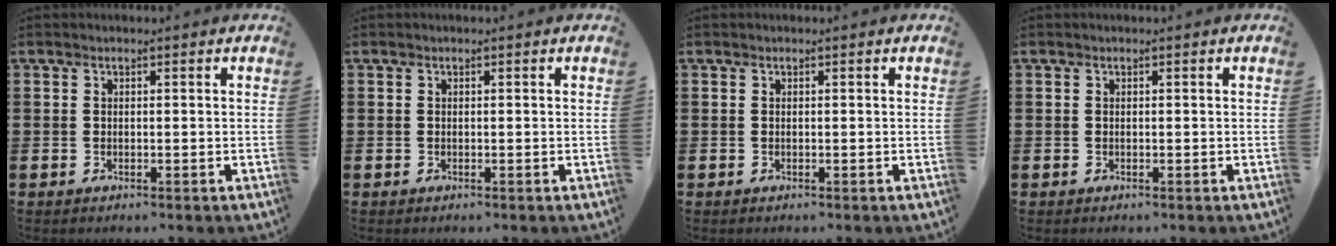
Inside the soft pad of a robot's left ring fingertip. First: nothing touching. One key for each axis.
{"total": 0.0}
{"total": 0.0}
{"total": 0.0}